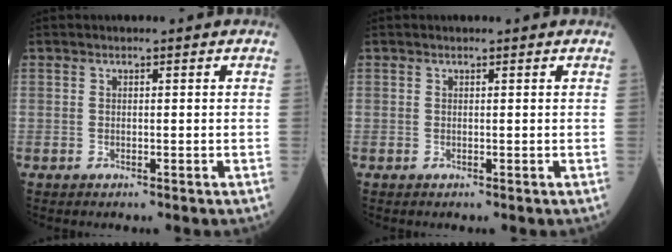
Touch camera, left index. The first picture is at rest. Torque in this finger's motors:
{"motor_torque": [0.21, 0.02, -0.01, -0.01]}